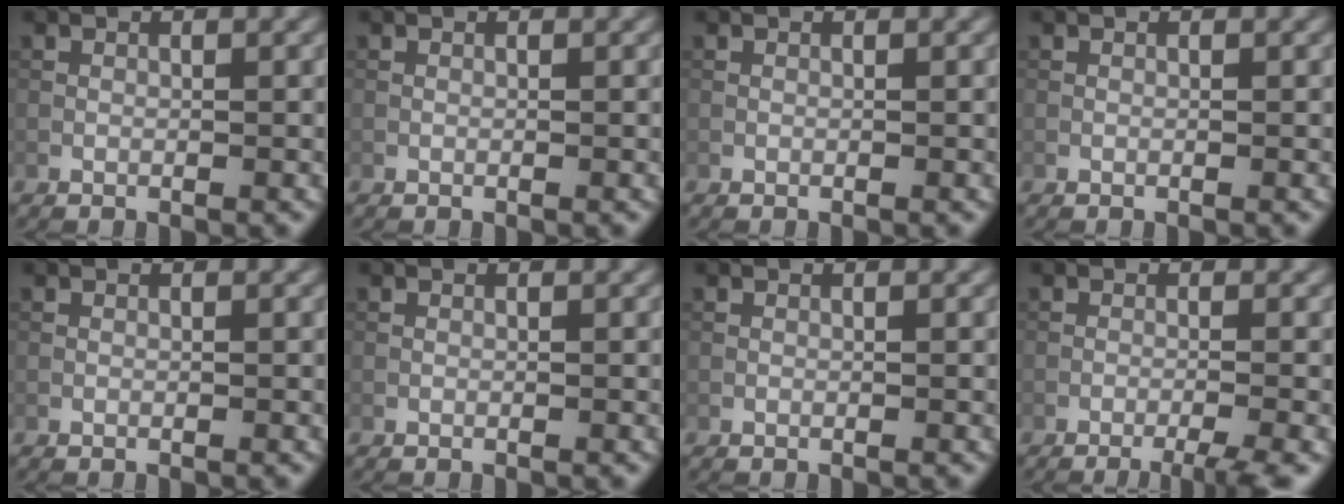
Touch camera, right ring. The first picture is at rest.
{"total": 0.0}
{"total": 0.0}
{"total": 0.0}
{"total": 0.0}
{"total": 0.0}
{"total": 0.0}
{"total": 2.9, "force": [-1.9, 0.3, 2.1], "torque": [-0.032, 0.004, -0.036]}